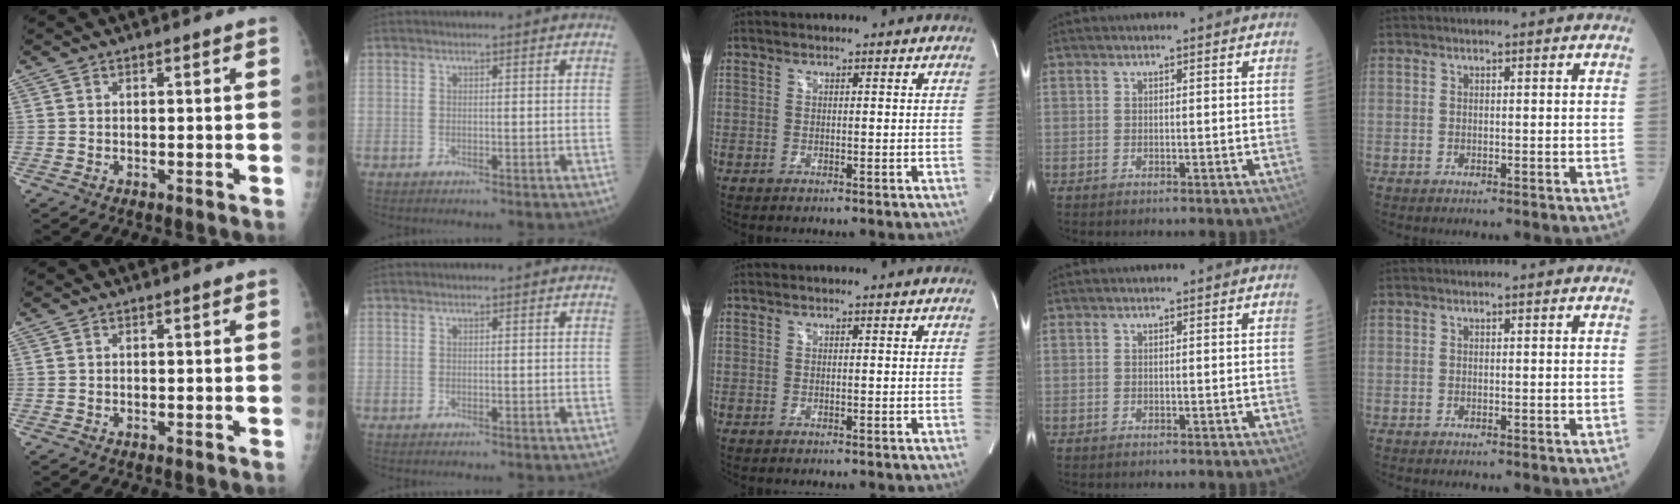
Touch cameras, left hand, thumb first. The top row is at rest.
{}